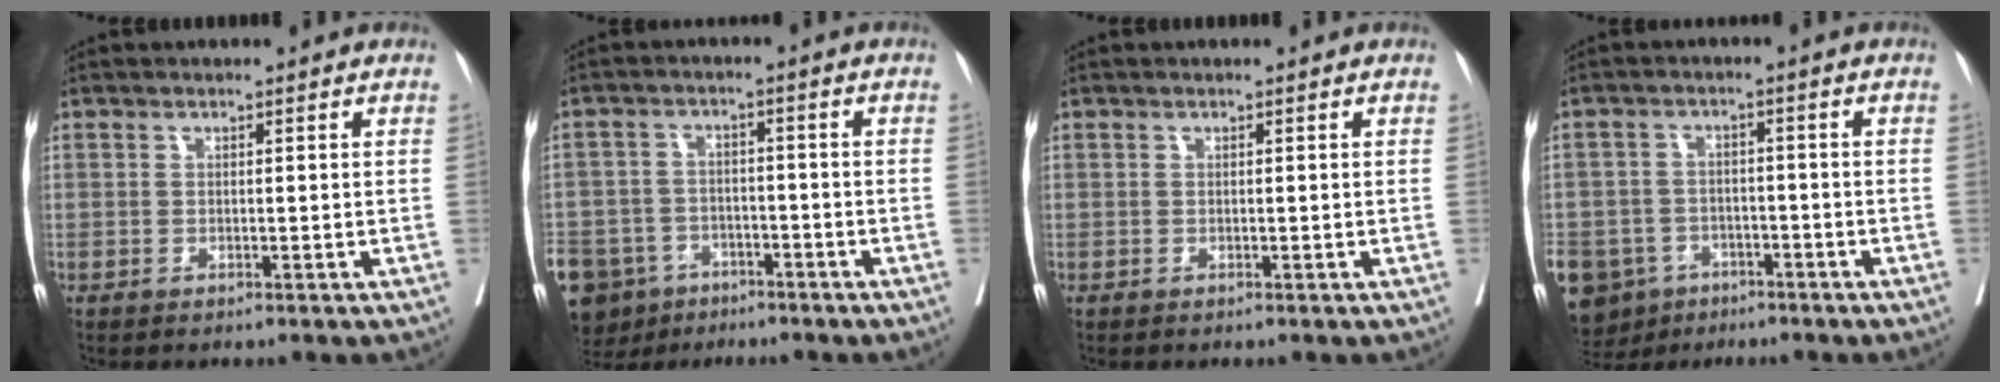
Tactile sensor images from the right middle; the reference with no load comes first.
{"total": 18.5, "force": [-10.9, 13.2, 7.1], "torque": [-0.225, -0.012, -0.162]}
{"total": 0.0}
{"total": 15.9, "force": [-8.9, 11.9, 5.5], "torque": [-0.162, 0.000, -0.124]}